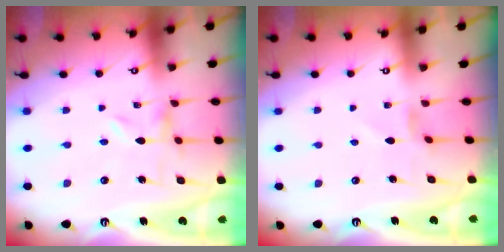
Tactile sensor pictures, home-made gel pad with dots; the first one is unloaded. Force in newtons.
{"total": 1.7, "press": 1.7, "slide": 0.4}